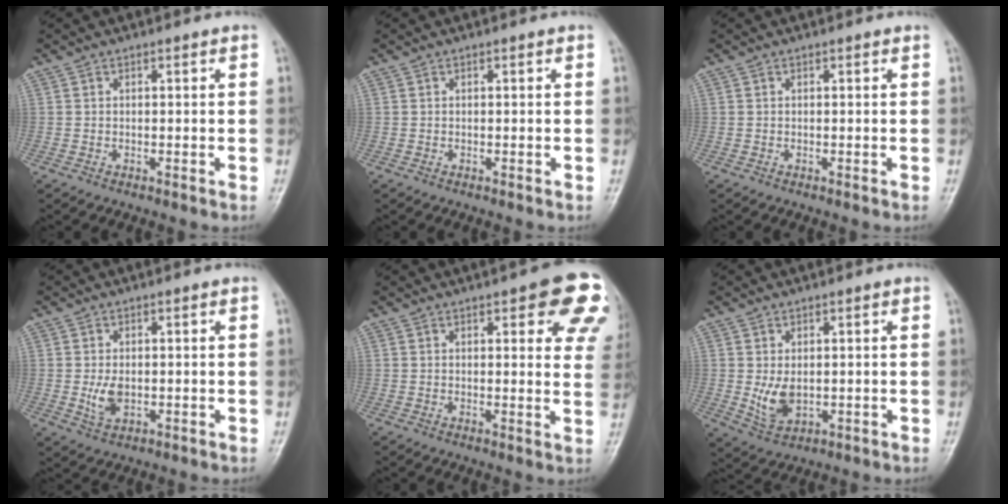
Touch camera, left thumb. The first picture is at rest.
{"total": 0.0}
{"total": 0.0}
{"total": 3.7, "force": [-0.4, 2.4, 2.8], "torque": [-0.048, -0.003, -0.001]}
{"total": 14.0, "force": [6.5, 4.7, 11.5], "torque": [-0.100, -0.020, 0.065]}
{"total": 5.0, "force": [0.0, 3.3, 3.8], "torque": [-0.061, -0.008, 0.013]}